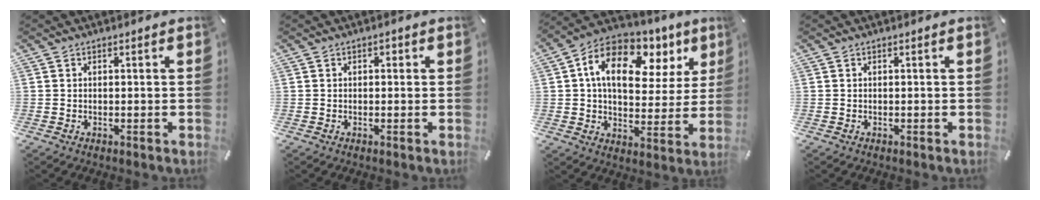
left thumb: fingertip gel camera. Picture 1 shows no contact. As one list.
[{"total": 0.9, "force": [0.1, 0.7, 0.5], "torque": [-0.011, 0.008, -0.001]}, {"total": 16.9, "force": [7.3, 11.0, 10.5], "torque": [-0.168, -0.025, 0.126]}, {"total": 0.0}]